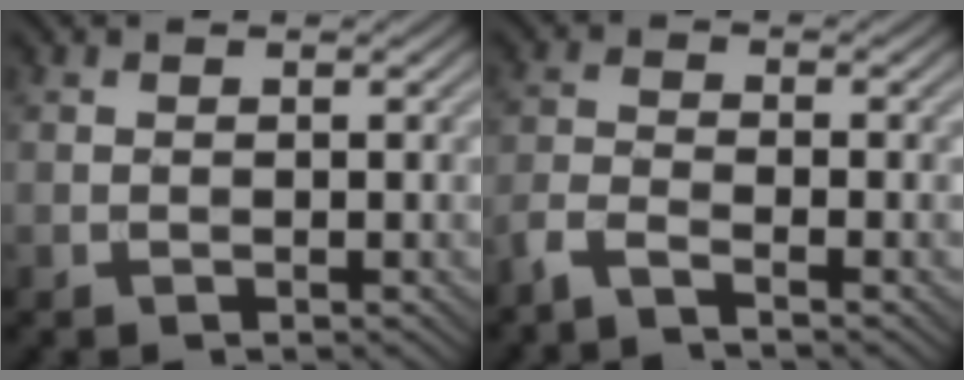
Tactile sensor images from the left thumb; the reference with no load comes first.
{"total": 3.3, "force": [-2.7, 0.5, 1.8], "torque": [-0.042, -0.007, -0.070]}